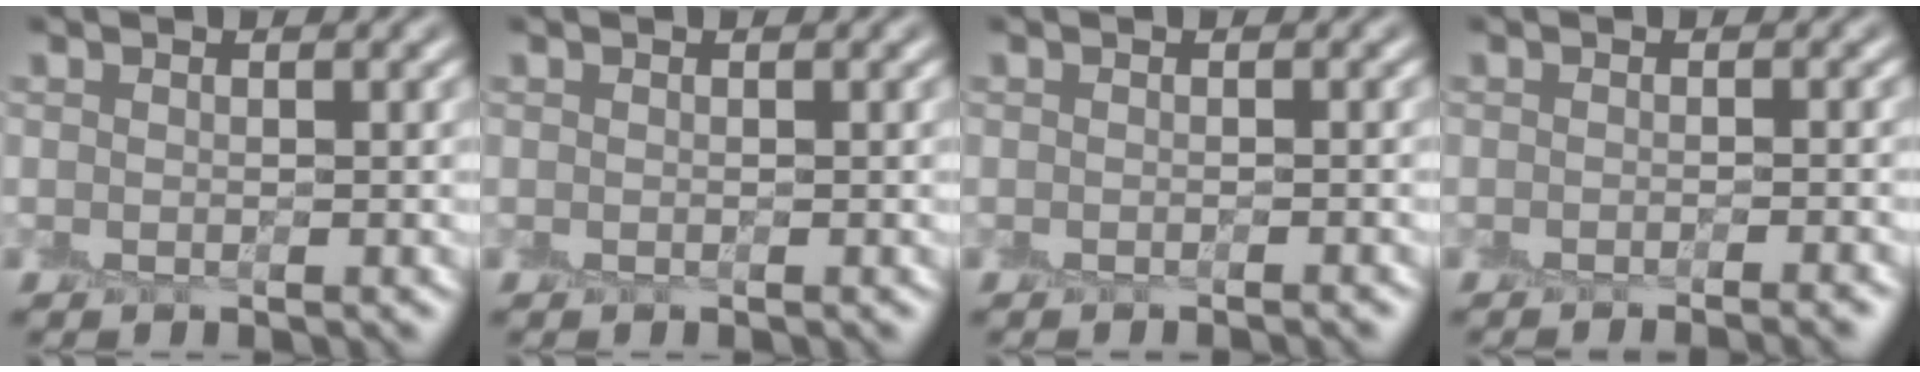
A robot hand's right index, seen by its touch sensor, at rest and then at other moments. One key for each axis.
{"total": 0.0}
{"total": 0.8, "fx": -0.7, "fy": -0.4, "fz": 0.0, "tx": 0.001, "ty": -0.007, "tz": -0.012}
{"total": 2.1, "fx": -1.8, "fy": 0.0, "fz": 1.2, "tx": -0.001, "ty": -0.005, "tz": -0.024}